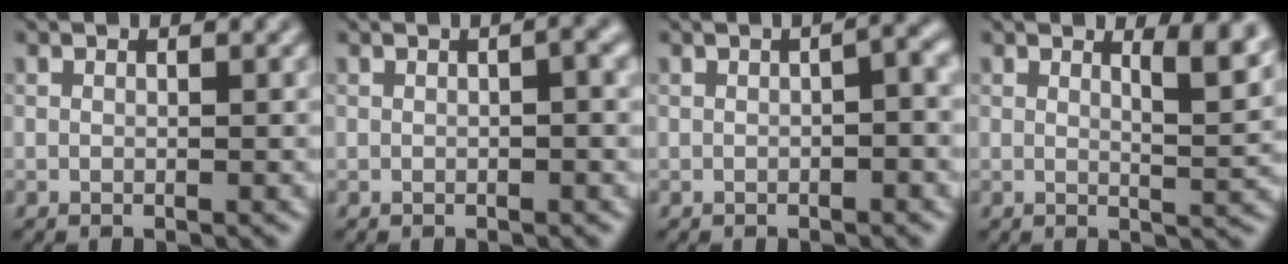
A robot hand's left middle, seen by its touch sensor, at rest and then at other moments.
{"total": 2.5, "force": [0.3, 0.7, 2.4], "torque": [-0.027, 0.007, 0.003]}
{"total": 2.4, "force": [0.0, 0.5, 2.3], "torque": [-0.033, 0.008, 0.000]}
{"total": 3.9, "force": [2.3, 1.1, 2.9], "torque": [-0.031, -0.002, 0.033]}